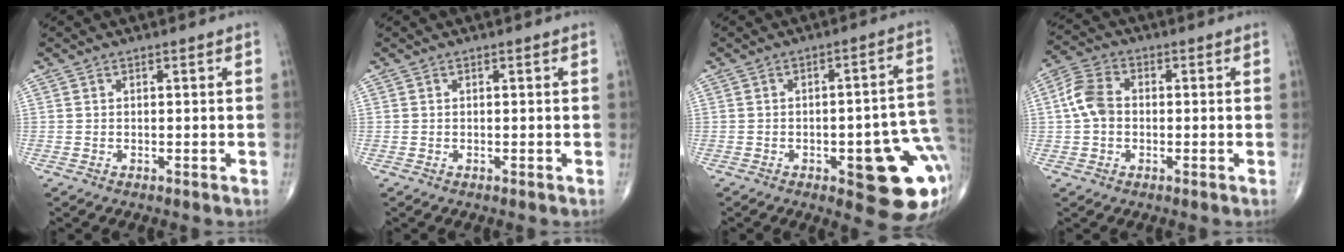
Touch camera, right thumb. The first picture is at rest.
{"total": 0.0}
{"total": 16.9, "force": [-4.5, 5.5, 15.3], "torque": [-0.140, 0.027, -0.036]}
{"total": 6.7, "force": [0.0, 4.9, 4.7], "torque": [-0.093, 0.022, -0.009]}